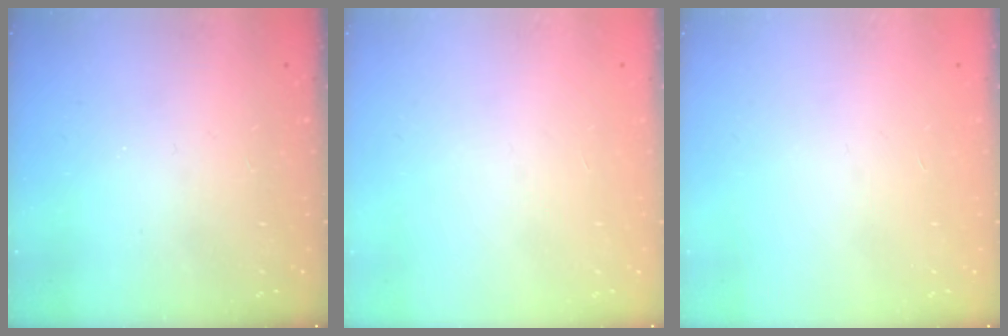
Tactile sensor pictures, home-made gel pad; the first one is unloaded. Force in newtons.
{"total": 0.0}
{"total": 0.0}